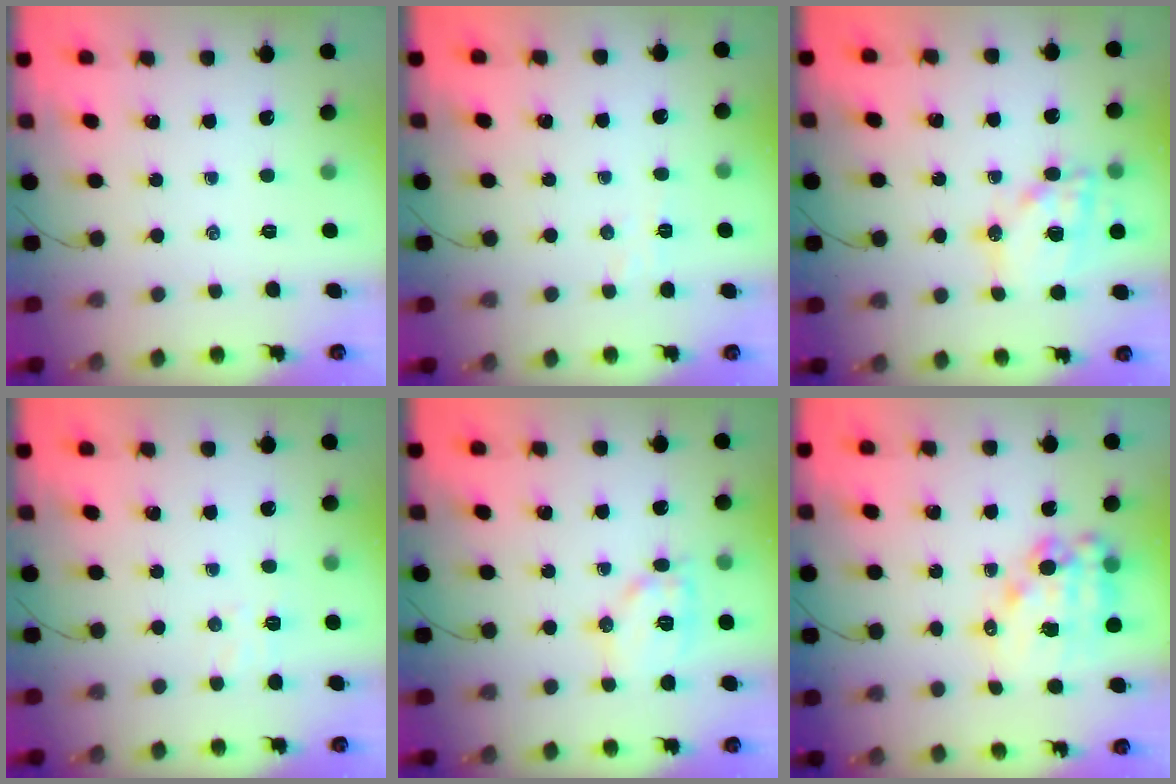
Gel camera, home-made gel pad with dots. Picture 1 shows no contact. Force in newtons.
{"total": 2.9, "press": 2.9, "slide": 0.7}
{"total": 15.5, "press": 15.1, "slide": 3.5}
{"total": 4.7, "press": 4.6, "slide": 1.2}
{"total": 10.5, "press": 10.5, "slide": 0.3}
{"total": 13.5, "press": 13.2, "slide": 3.0}